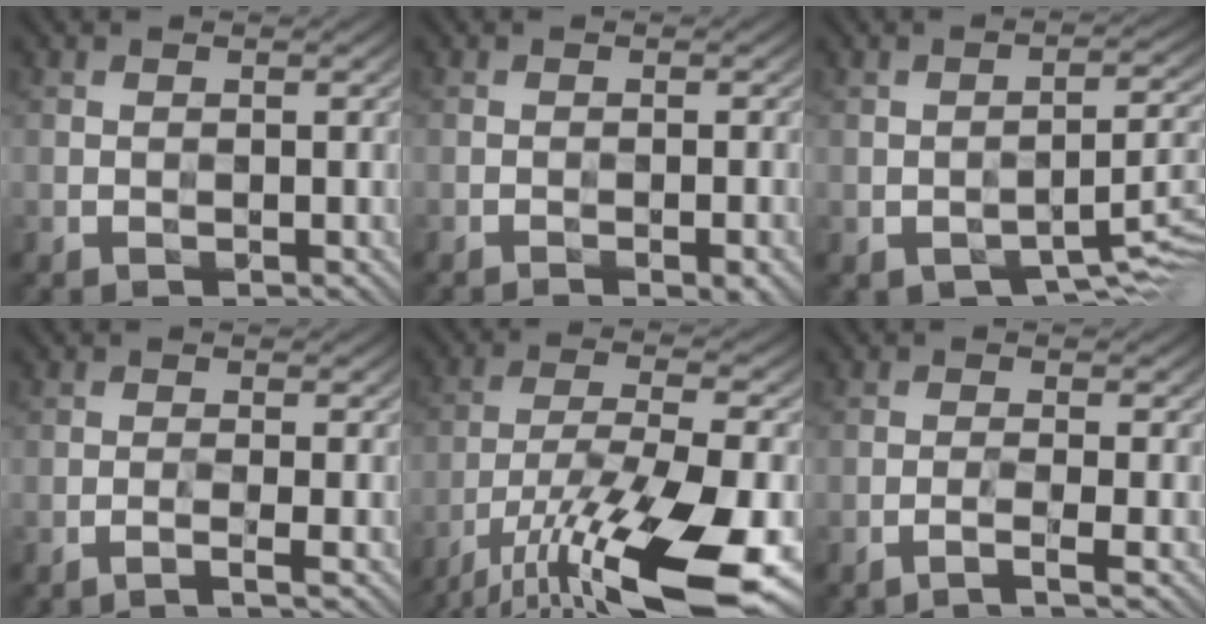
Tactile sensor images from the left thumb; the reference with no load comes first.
{"total": 3.3, "force": [-2.3, 0.4, 2.4], "torque": [-0.037, 0.007, -0.034]}
{"total": 6.1, "force": [-3.0, 2.6, 4.6], "torque": [-0.065, -0.003, -0.044]}
{"total": 1.9, "force": [-1.1, 0.2, 1.6], "torque": [-0.016, 0.006, -0.035]}
{"total": 16.2, "force": [-9.7, 4.6, 12.2], "torque": [-0.246, -0.025, -0.172]}
{"total": 2.3, "force": [-1.4, 0.2, 1.8], "torque": [-0.020, 0.007, -0.044]}